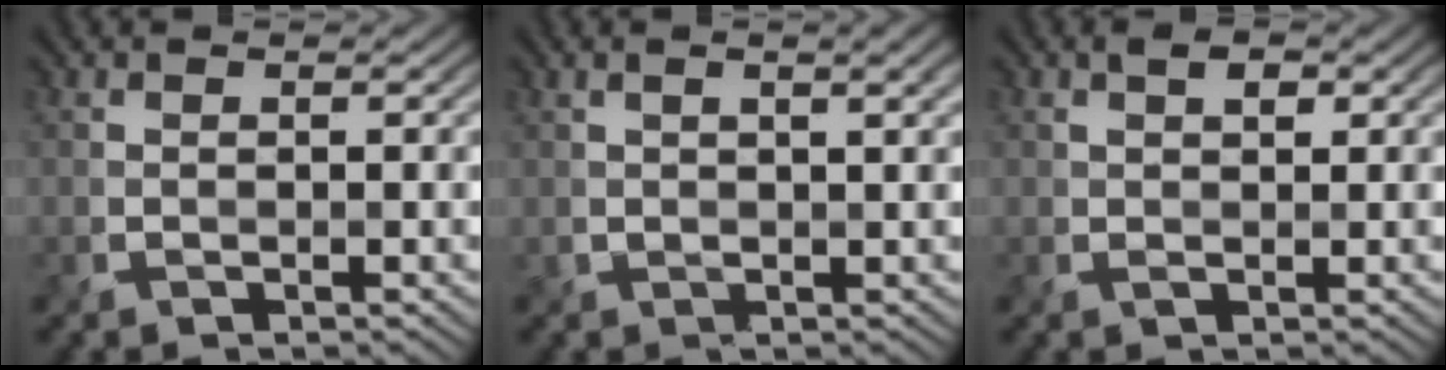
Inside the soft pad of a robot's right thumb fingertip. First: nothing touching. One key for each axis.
{"total": 3.2, "fx": 1.5, "fy": 0.6, "fz": 2.8, "tx": -0.049, "ty": 0.005, "tz": 0.023}
{"total": 2.0, "fx": 0.7, "fy": 1.0, "fz": 1.6, "tx": -0.027, "ty": 0.003, "tz": 0.009}